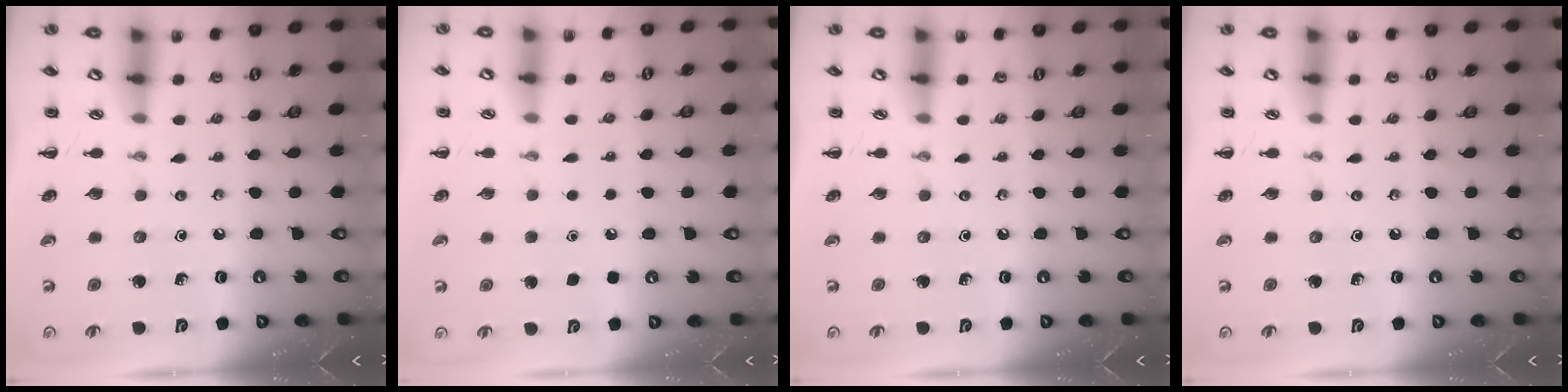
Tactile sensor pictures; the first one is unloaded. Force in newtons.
{"total": 1.8, "press": 1.8, "slide": 0.1}
{"total": 0.0}
{"total": 0.0}